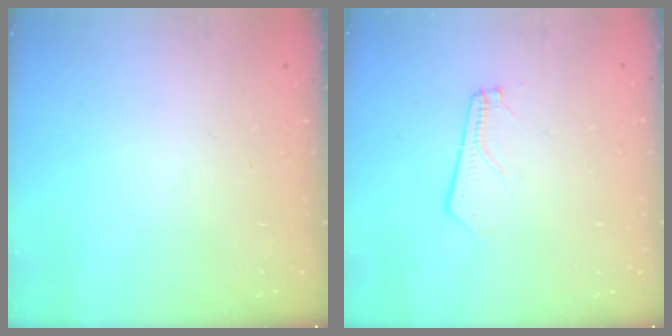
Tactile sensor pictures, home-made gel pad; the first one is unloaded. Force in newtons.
{"total": 2.7, "press": 2.7, "slide": 0.4}